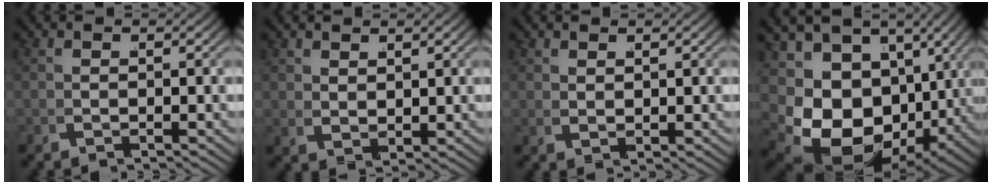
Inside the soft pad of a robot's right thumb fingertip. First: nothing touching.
{"total": 2.2, "force": [1.9, 0.5, 1.0], "torque": [-0.013, -0.006, 0.048]}
{"total": 1.6, "force": [1.4, 0.1, 0.7], "torque": [-0.008, -0.002, 0.036]}
{"total": 15.6, "force": [-1.0, 11.6, 10.4], "torque": [-0.213, -0.078, 0.013]}